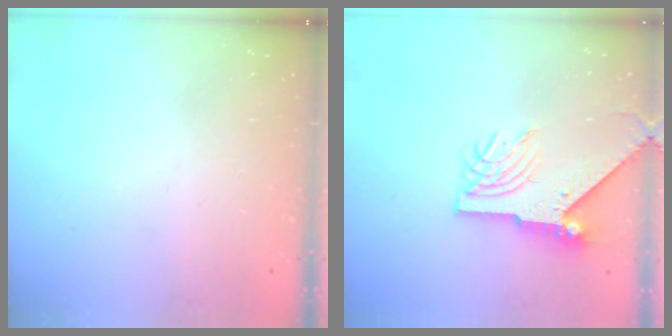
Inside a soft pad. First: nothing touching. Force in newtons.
{"total": 9.2, "press": 9.1, "slide": 1.3}